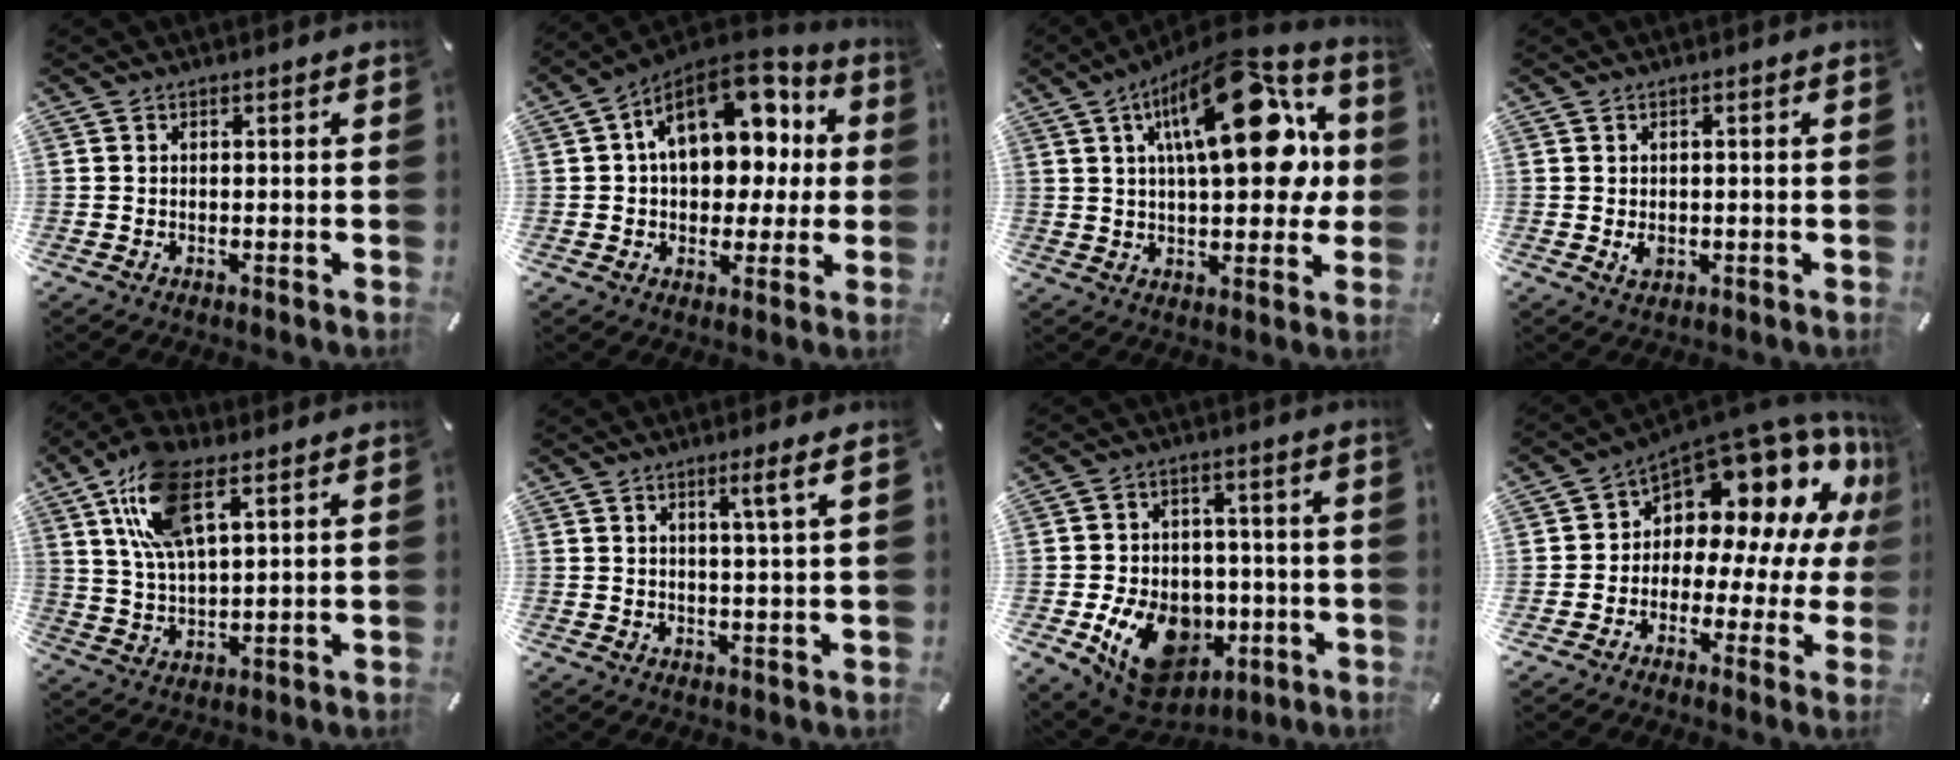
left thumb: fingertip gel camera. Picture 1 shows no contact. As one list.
[{"total": 17.4, "force": [5.3, 11.7, 11.7], "torque": [-0.183, -0.031, 0.095]}, {"total": 24.2, "force": [8.0, 11.6, 19.6], "torque": [-0.283, -0.029, 0.124]}, {"total": 2.1, "force": [-0.3, 1.5, 1.5], "torque": [-0.029, 0.002, -0.006]}, {"total": 14.8, "force": [8.1, 6.2, 10.7], "torque": [-0.225, -0.010, 0.144]}, {"total": 5.2, "force": [2.4, -0.3, 4.6], "torque": [-0.085, -0.005, 0.034]}, {"total": 16.0, "force": [-5.3, 12.1, 9.1], "torque": [-0.146, 0.026, -0.077]}, {"total": 14.3, "force": [7.8, 8.7, 8.3], "torque": [-0.121, -0.082, 0.130]}]